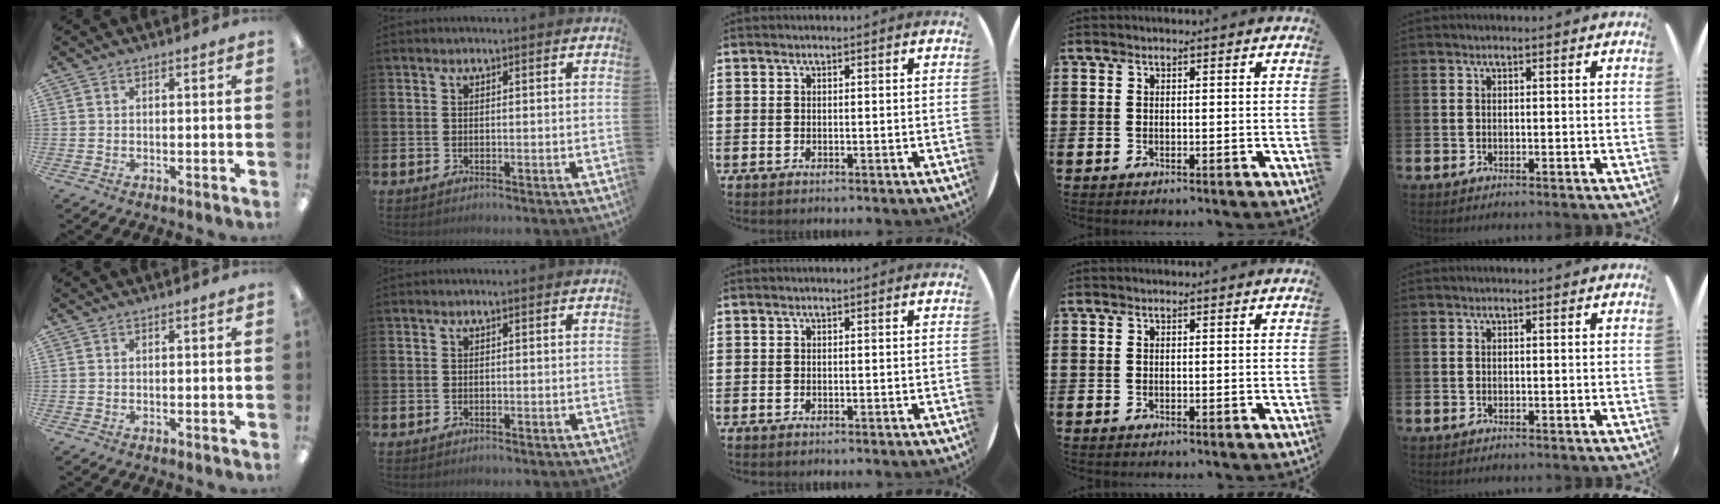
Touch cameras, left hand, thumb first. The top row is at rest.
{}